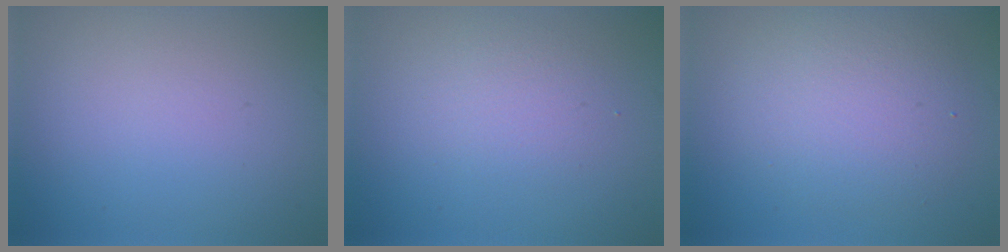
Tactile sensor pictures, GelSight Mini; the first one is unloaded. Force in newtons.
{"total": 1.8, "press": 1.8, "slide": 0.0}
{"total": 4.7, "press": 4.6, "slide": 0.7}